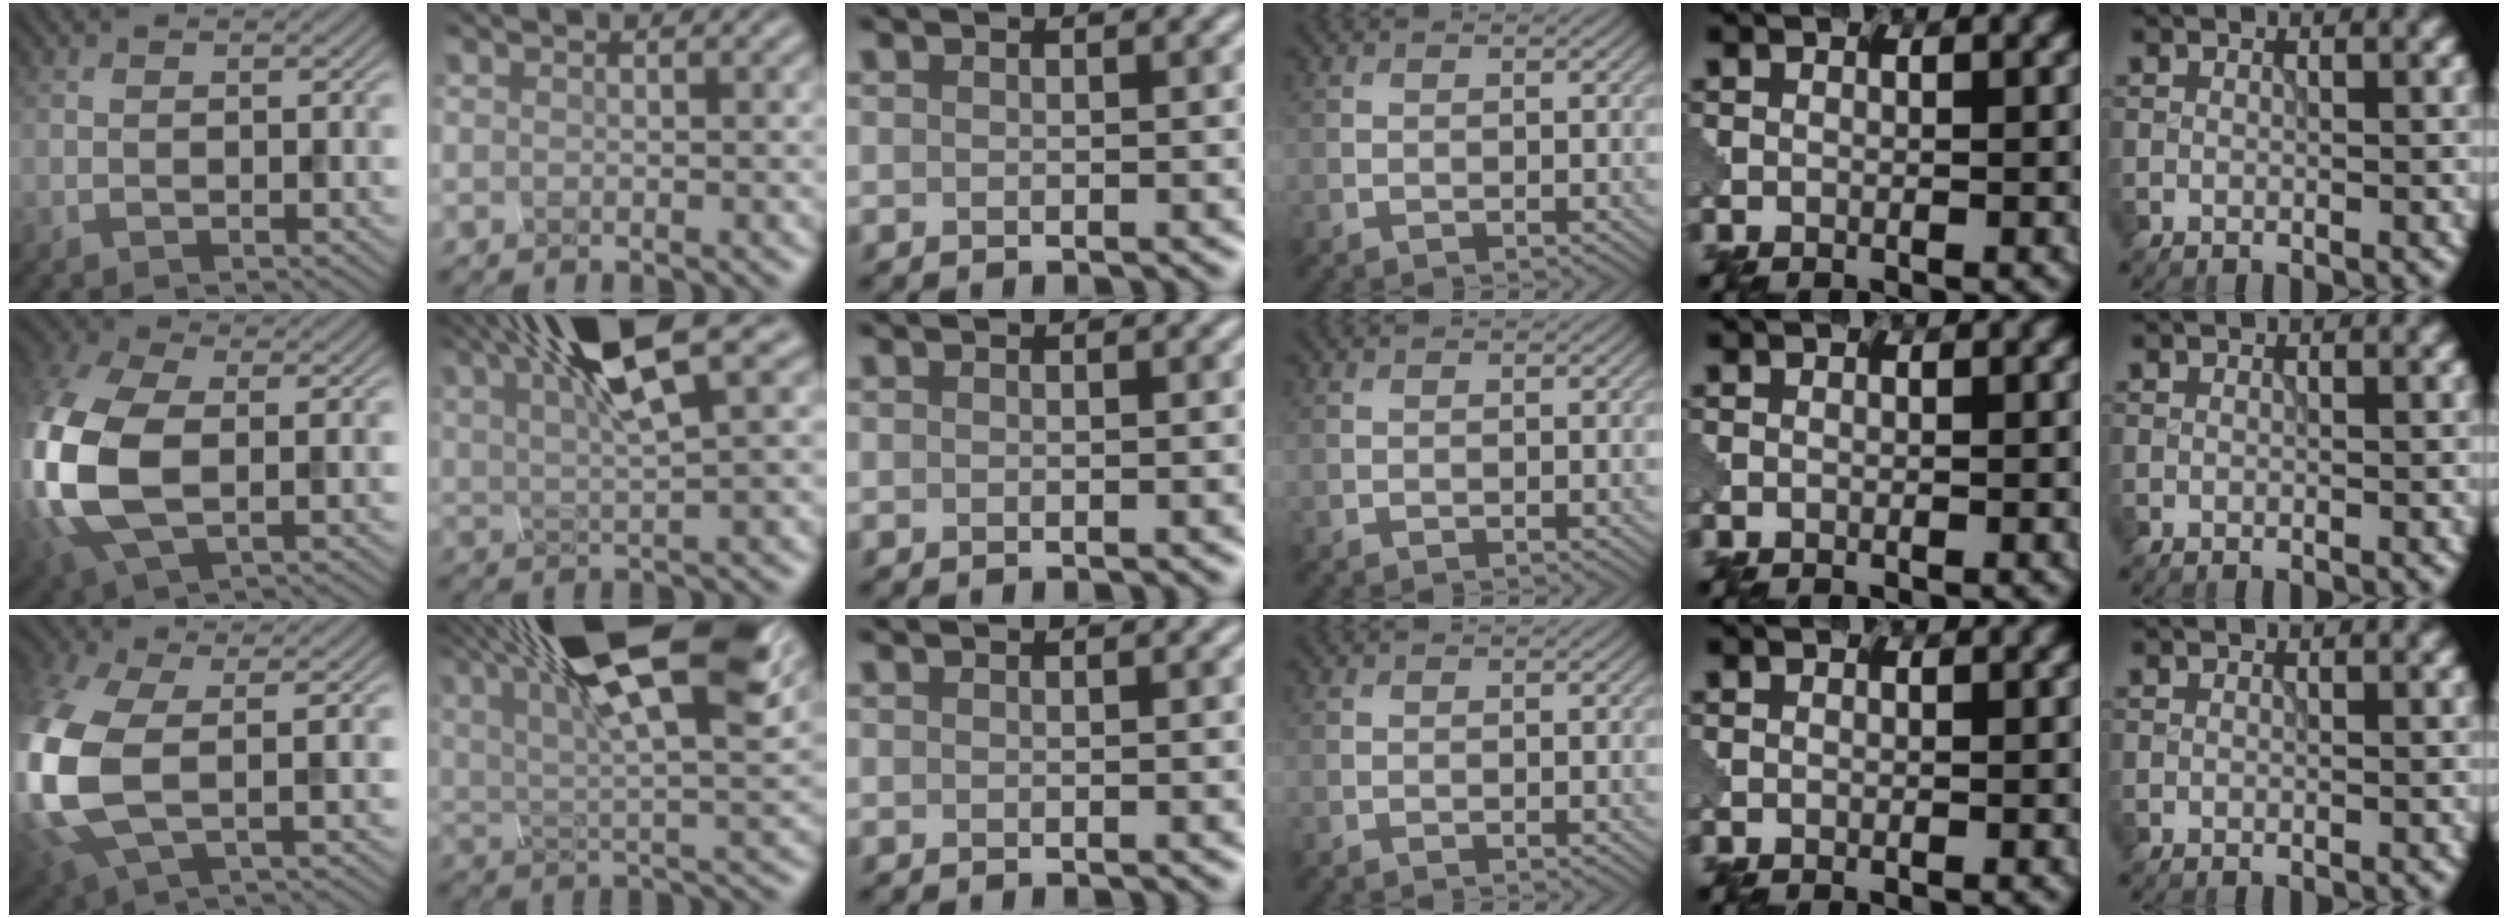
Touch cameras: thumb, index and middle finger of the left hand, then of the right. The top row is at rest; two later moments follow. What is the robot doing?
{"motion": "squeeze", "object": "clothespin"}